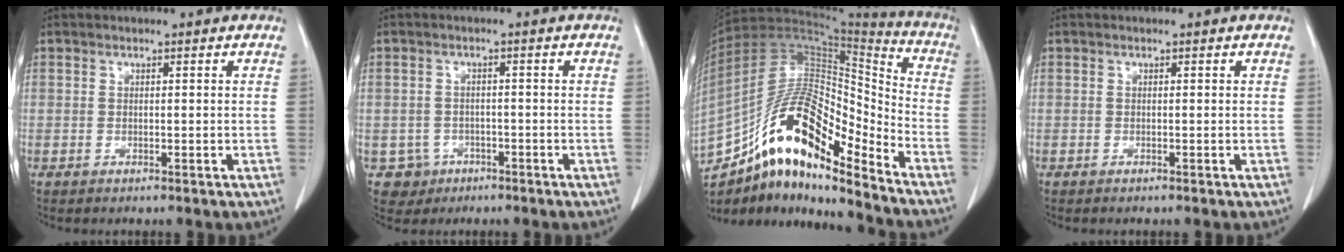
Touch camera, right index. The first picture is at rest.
{"total": 4.0, "force": [-1.7, 3.6, -0.2], "torque": [0.007, 0.013, -0.024]}
{"total": 19.6, "force": [-12.5, 5.5, 14.1], "torque": [-0.261, 0.036, -0.215]}
{"total": 0.0}